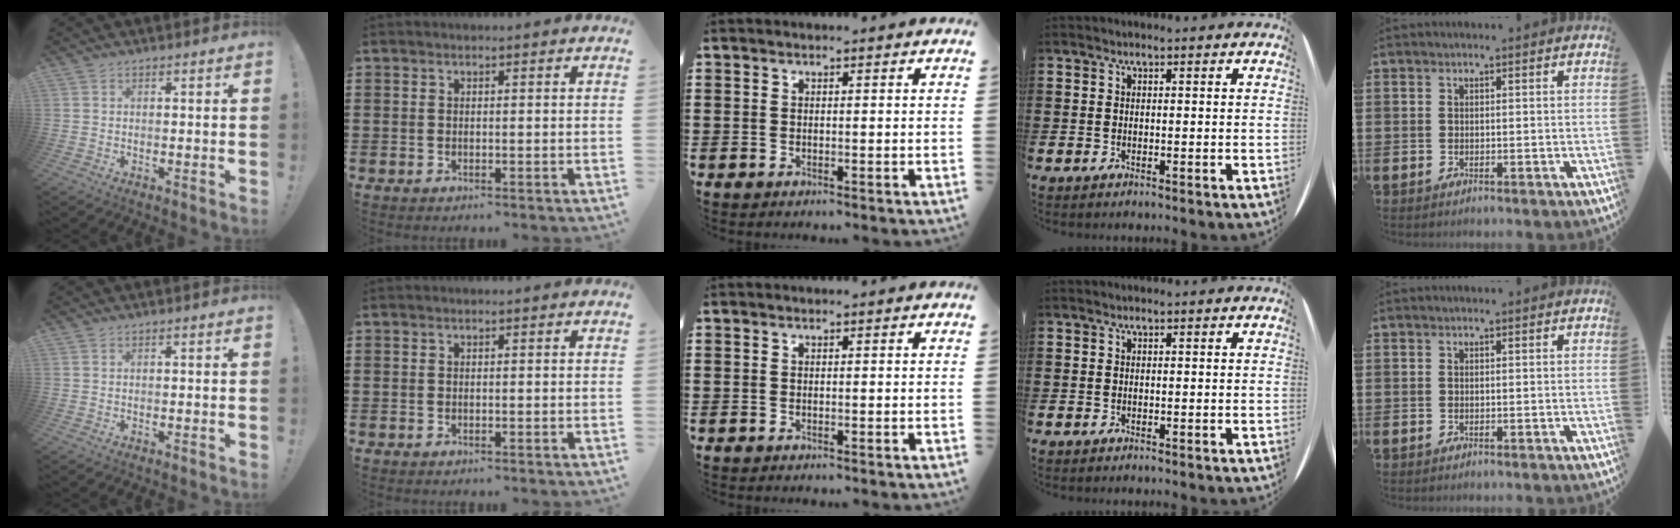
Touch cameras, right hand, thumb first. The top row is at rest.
{}